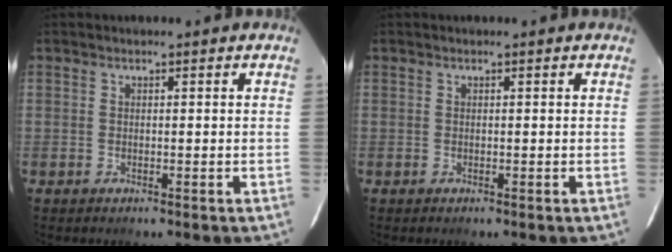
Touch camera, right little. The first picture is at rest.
{"total": 0.0}